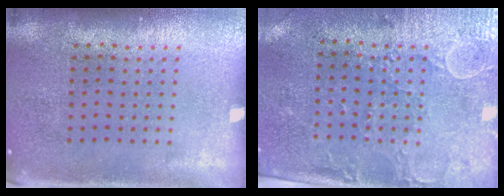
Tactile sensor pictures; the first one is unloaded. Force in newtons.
{"total": 3.0, "press": 2.5, "slide": 1.6}